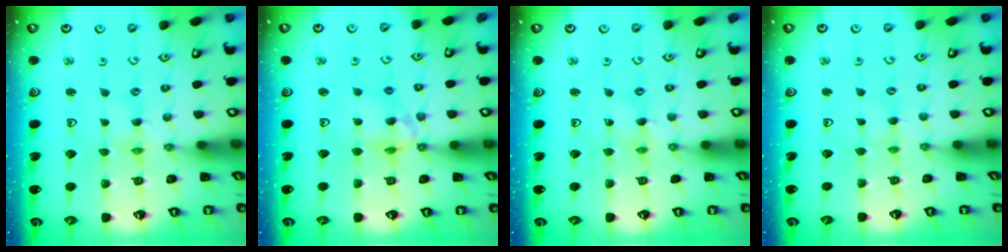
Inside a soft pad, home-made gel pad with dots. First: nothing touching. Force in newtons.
{"total": 8.8, "press": 8.8, "slide": 0.8}
{"total": 0.0}
{"total": 0.7, "press": 0.7, "slide": 0.2}